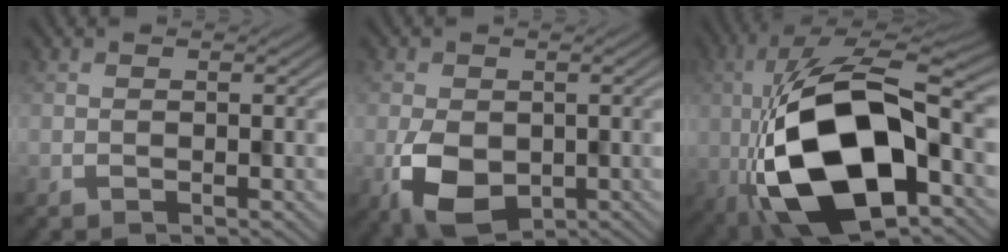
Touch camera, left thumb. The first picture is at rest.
{"total": 6.9, "force": [-2.0, 4.6, 4.8], "torque": [-0.094, -0.022, -0.033]}
{"total": 19.0, "force": [-3.4, 9.2, 16.3], "torque": [-0.322, -0.004, -0.064]}